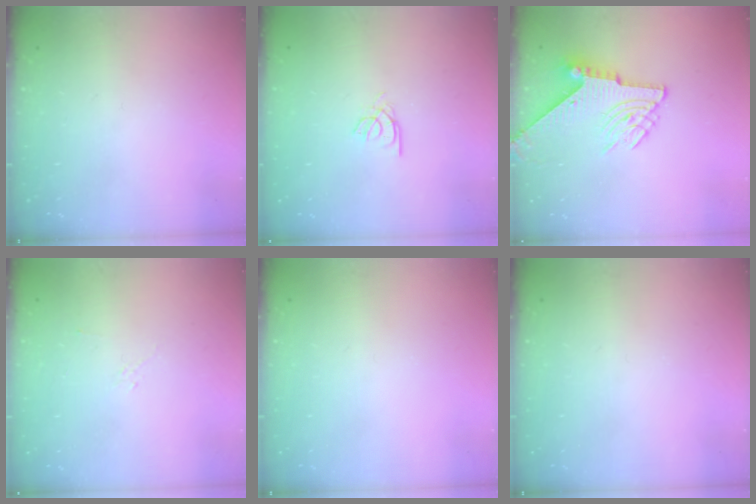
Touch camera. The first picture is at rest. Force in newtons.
{"total": 2.2, "press": 2.1, "slide": 0.4}
{"total": 7.4, "press": 7.3, "slide": 0.9}
{"total": 3.1, "press": 3.0, "slide": 0.8}
{"total": 0.0}
{"total": 0.0}